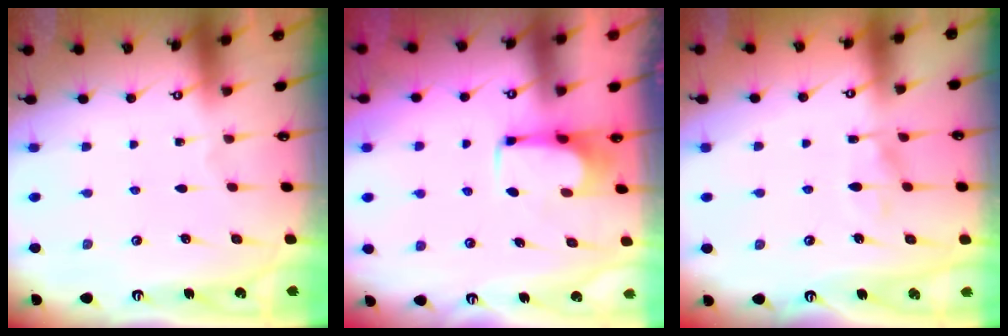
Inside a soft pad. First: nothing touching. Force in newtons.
{"total": 0.0}
{"total": 7.0, "press": 6.9, "slide": 0.6}